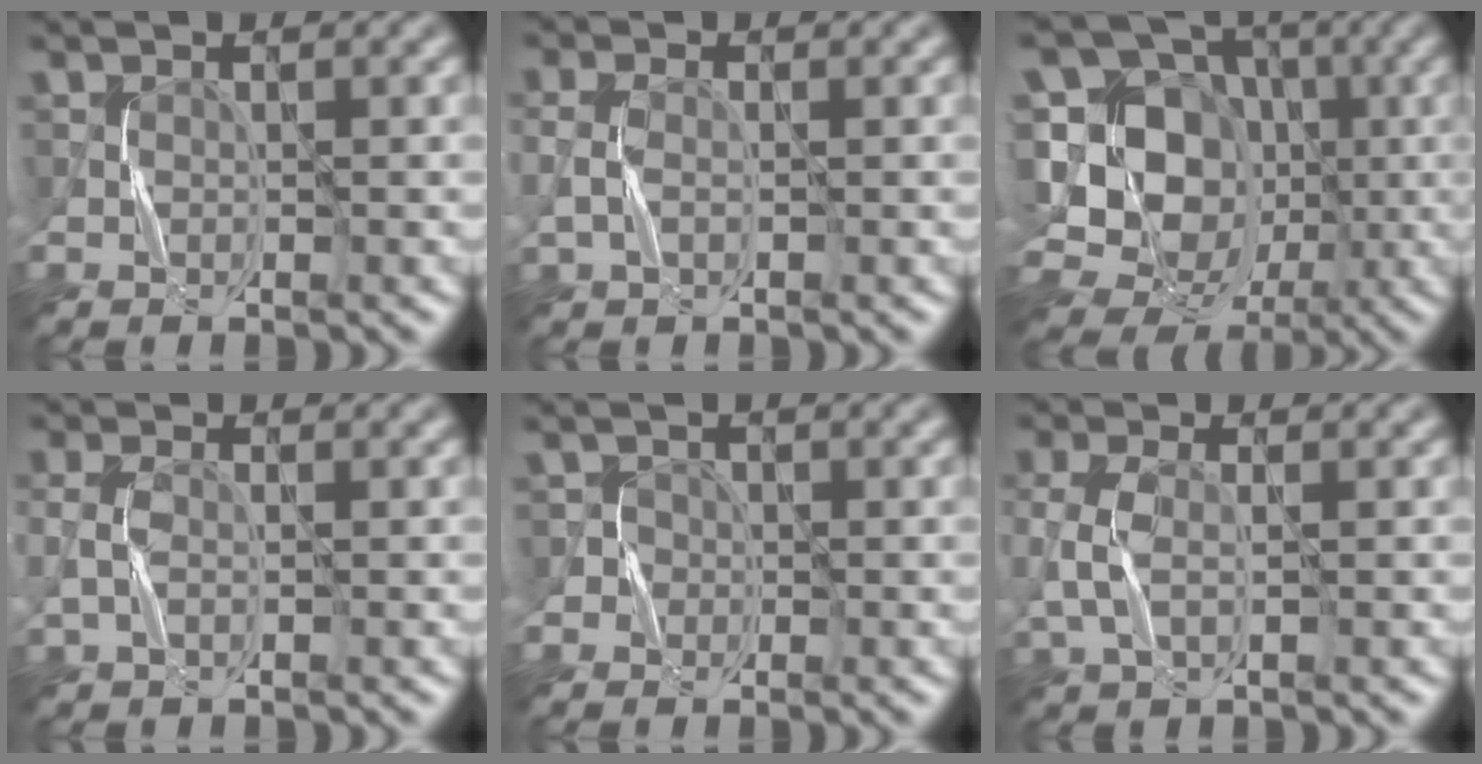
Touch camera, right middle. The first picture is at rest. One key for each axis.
{"total": 1.0, "fx": -0.9, "fy": -0.4, "fz": 0.1, "tx": -0.002, "ty": 0.001, "tz": -0.018}
{"total": 14.2, "fx": -2.6, "fy": 11.7, "fz": 7.6, "tx": -0.166, "ty": 0.040, "tz": -0.067}
{"total": 1.0, "fx": -0.9, "fy": -0.5, "fz": 0.1, "tx": -0.001, "ty": 0.001, "tz": -0.018}
{"total": 2.5, "fx": -1.0, "fy": 2.3, "fz": 0.4, "tx": 0.006, "ty": 0.027, "tz": -0.046}
{"total": 1.6, "fx": -0.9, "fy": 0.1, "fz": 1.4, "tx": -0.036, "ty": 0.000, "tz": -0.016}